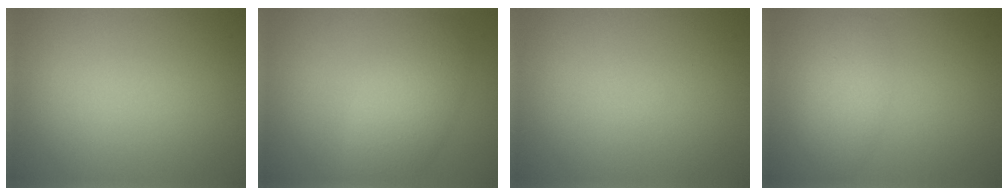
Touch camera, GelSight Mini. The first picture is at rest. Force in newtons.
{"total": 4.4, "press": 4.4, "slide": 0.3}
{"total": 0.0}
{"total": 2.8, "press": 2.8, "slide": 0.1}